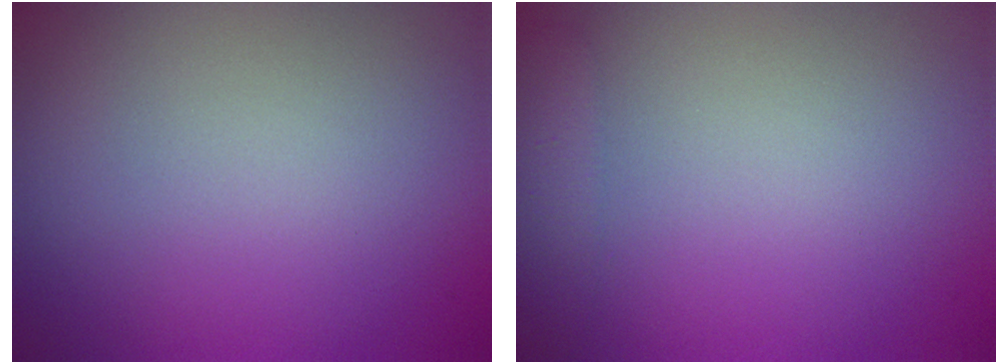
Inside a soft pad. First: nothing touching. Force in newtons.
{"total": 1.5, "press": 1.5, "slide": 0.1}